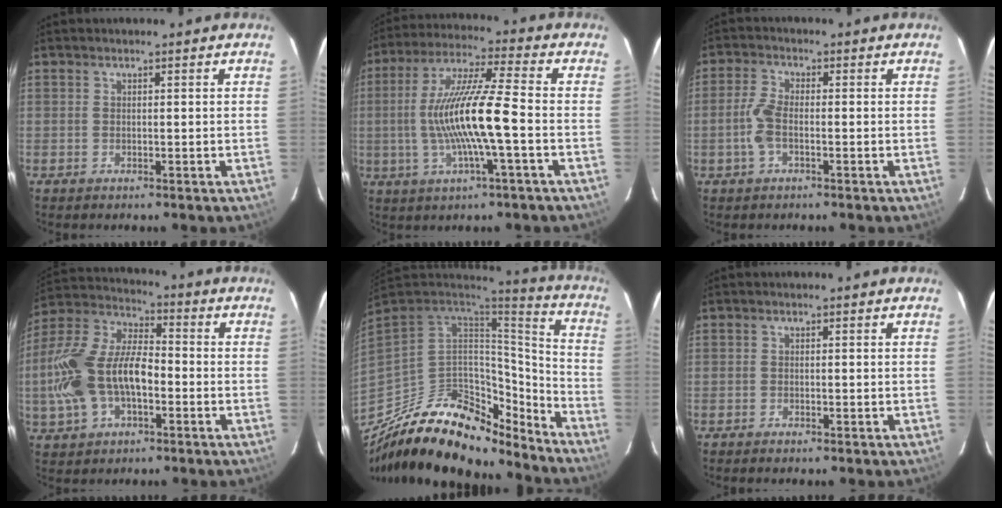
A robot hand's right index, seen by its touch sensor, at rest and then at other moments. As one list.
[{"total": 14.6, "force": [-2.3, 0.6, 14.4], "torque": [-0.278, 0.003, -0.041]}, {"total": 4.6, "force": [-1.3, 1.9, 4.0], "torque": [-0.095, 0.005, -0.027]}, {"total": 17.2, "force": [-3.6, 9.3, 14.0], "torque": [-0.304, 0.012, -0.066]}, {"total": 27.9, "force": [-21.1, 12.3, 13.5], "torque": [-0.255, 0.026, -0.323]}, {"total": 0.6, "force": [-0.5, 0.1, 0.2], "torque": [-0.005, -0.001, -0.011]}]